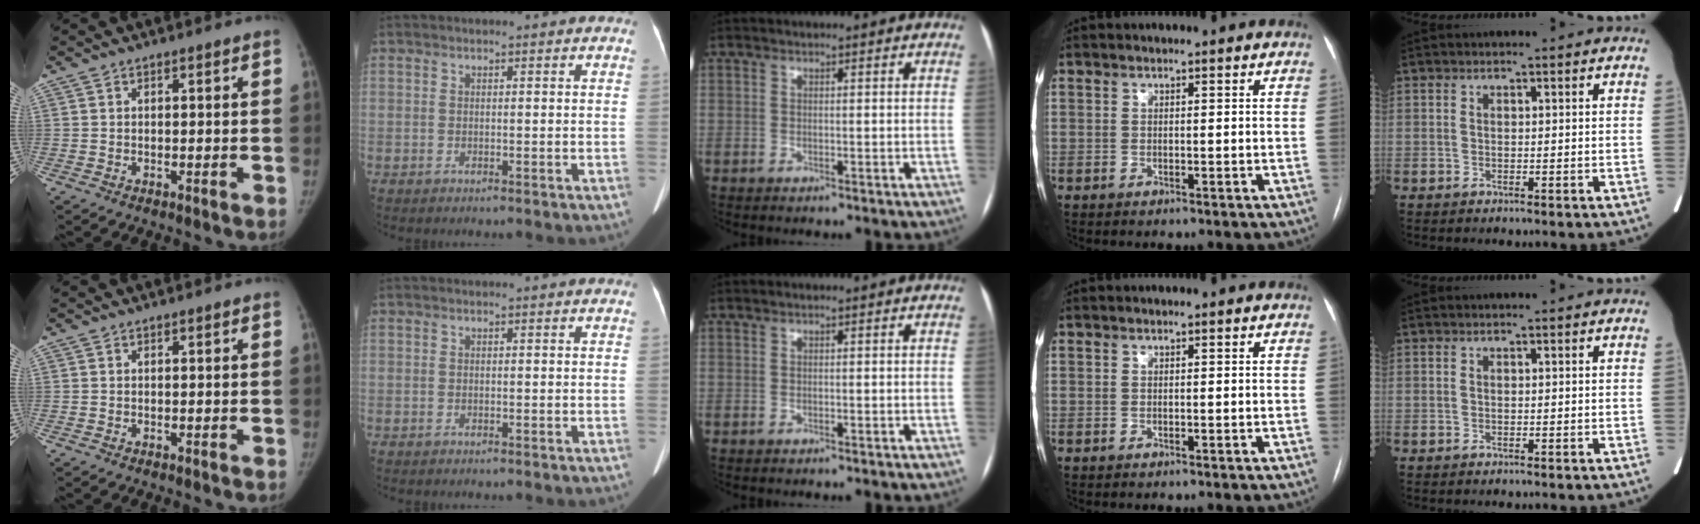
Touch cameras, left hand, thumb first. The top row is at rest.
{}